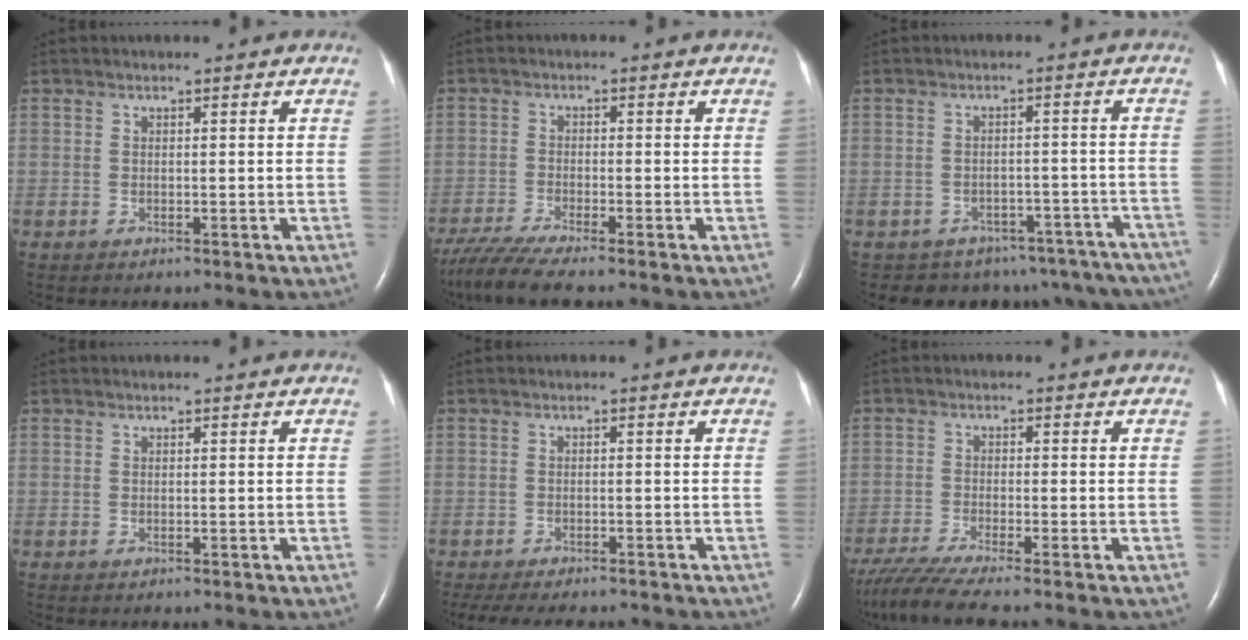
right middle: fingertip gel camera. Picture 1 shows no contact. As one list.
[{"total": 6.6, "force": [-5.6, -0.6, 3.5], "torque": [-0.067, -0.024, -0.100]}, {"total": 15.6, "force": [-13.2, 7.9, 2.7], "torque": [-0.034, 0.038, -0.135]}, {"total": 0.0}, {"total": 10.3, "force": [-8.8, 2.8, 4.6], "torque": [-0.078, -0.012, -0.116]}, {"total": 6.8, "force": [-5.6, -0.9, 3.7], "torque": [-0.069, -0.026, -0.100]}]